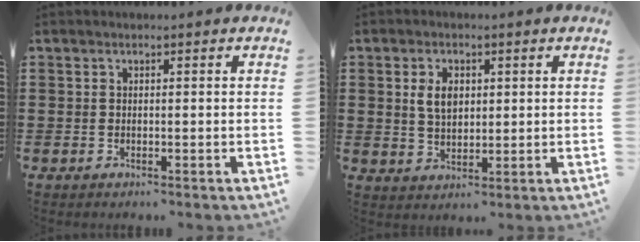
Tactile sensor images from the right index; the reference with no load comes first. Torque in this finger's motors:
{"motor_torque": [0.32, 0.26, 0.36, 0.04]}